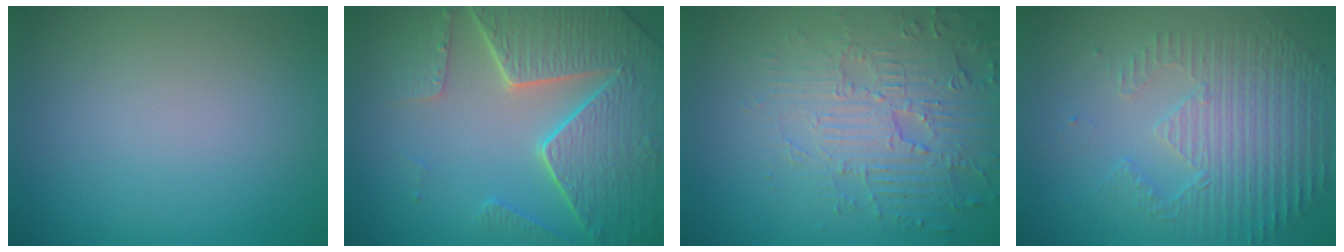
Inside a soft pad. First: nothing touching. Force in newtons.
{"total": 8.3, "press": 6.1, "slide": 5.6}
{"total": 4.5, "press": 4.4, "slide": 0.6}
{"total": 5.0, "press": 3.5, "slide": 3.5}